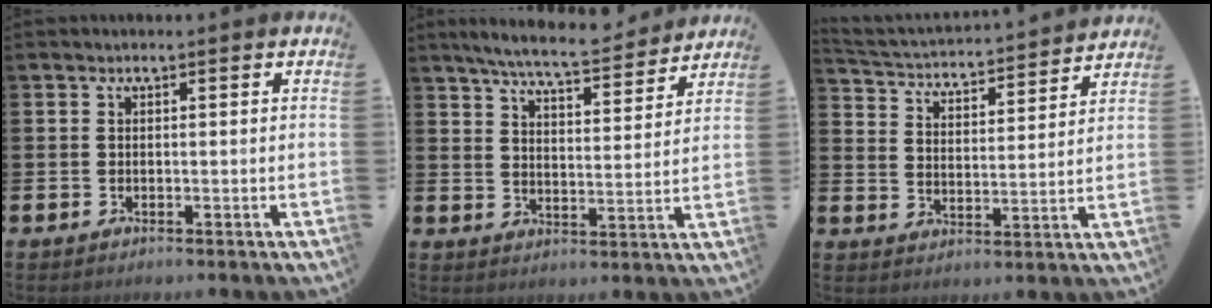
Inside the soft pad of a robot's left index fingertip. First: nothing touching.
{"total": 7.3, "force": [7.0, 0.5, 2.3], "torque": [-0.063, -0.041, 0.121]}
{"total": 3.7, "force": [3.7, 0.6, 0.4], "torque": [-0.035, -0.040, 0.055]}